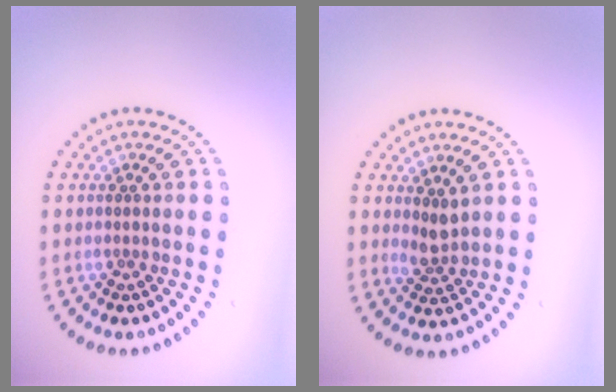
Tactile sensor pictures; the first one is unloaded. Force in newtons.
{"total": 1.7, "press": 1.4, "slide": 1.0}